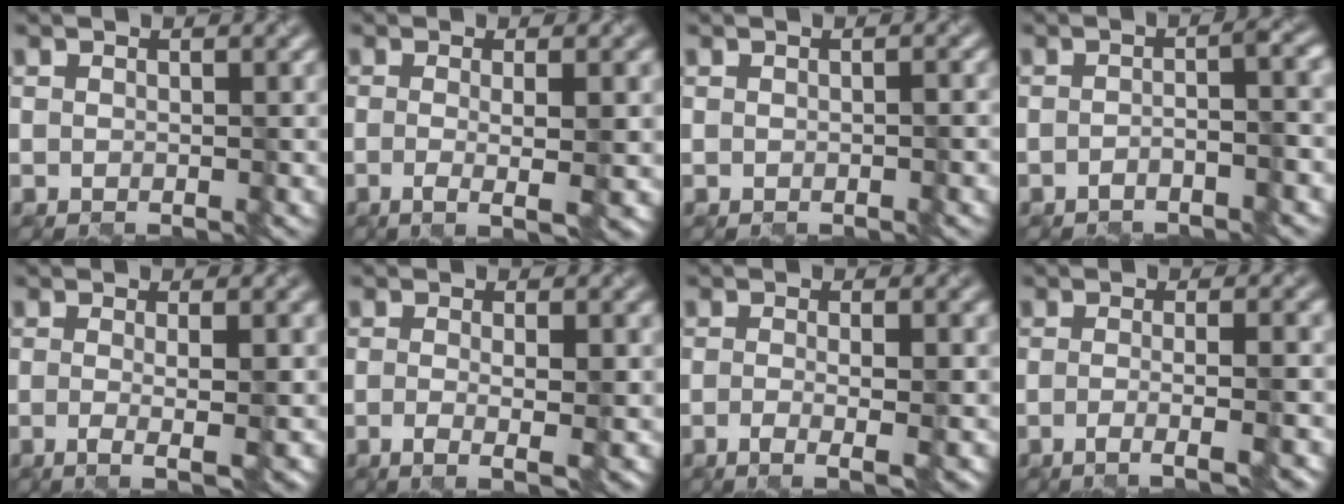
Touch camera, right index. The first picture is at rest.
{"total": 4.2, "force": [-0.3, 1.1, 4.1], "torque": [-0.058, -0.001, -0.005]}
{"total": 0.7, "force": [-0.1, 0.1, 0.7], "torque": [-0.008, 0.001, -0.002]}
{"total": 4.0, "force": [-1.6, 1.1, 3.5], "torque": [-0.036, 0.007, -0.026]}
{"total": 3.8, "force": [-0.3, 1.0, 3.6], "torque": [-0.049, 0.000, -0.004]}
{"total": 3.6, "force": [-0.4, 1.0, 3.4], "torque": [-0.054, -0.005, -0.007]}
{"total": 3.8, "force": [-0.8, 1.1, 3.5], "torque": [-0.054, -0.006, -0.012]}
{"total": 4.9, "force": [-1.2, 1.5, 4.5], "torque": [-0.048, -0.002, -0.024]}